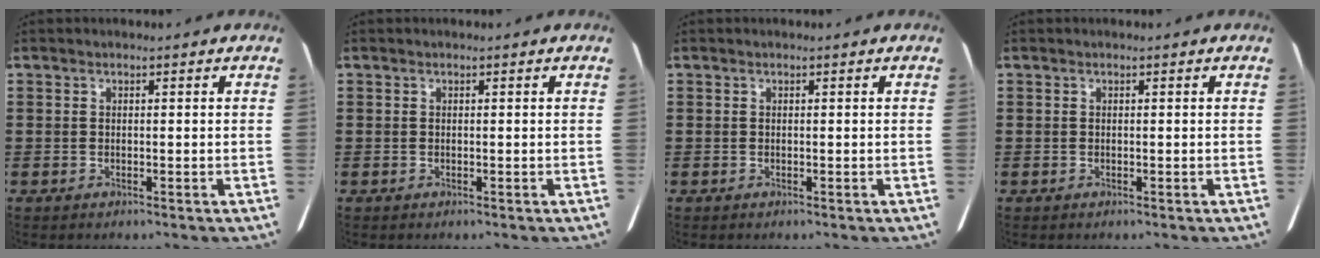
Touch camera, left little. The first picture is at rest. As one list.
[{"total": 0.0}, {"total": 0.0}, {"total": 0.0}]